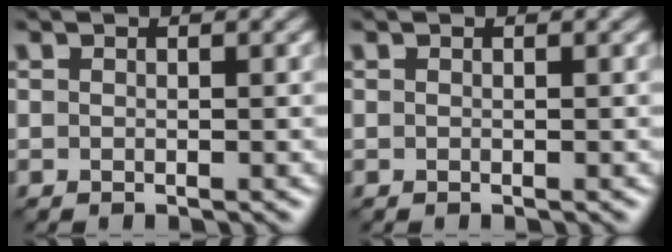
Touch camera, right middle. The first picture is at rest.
{"total": 0.0}